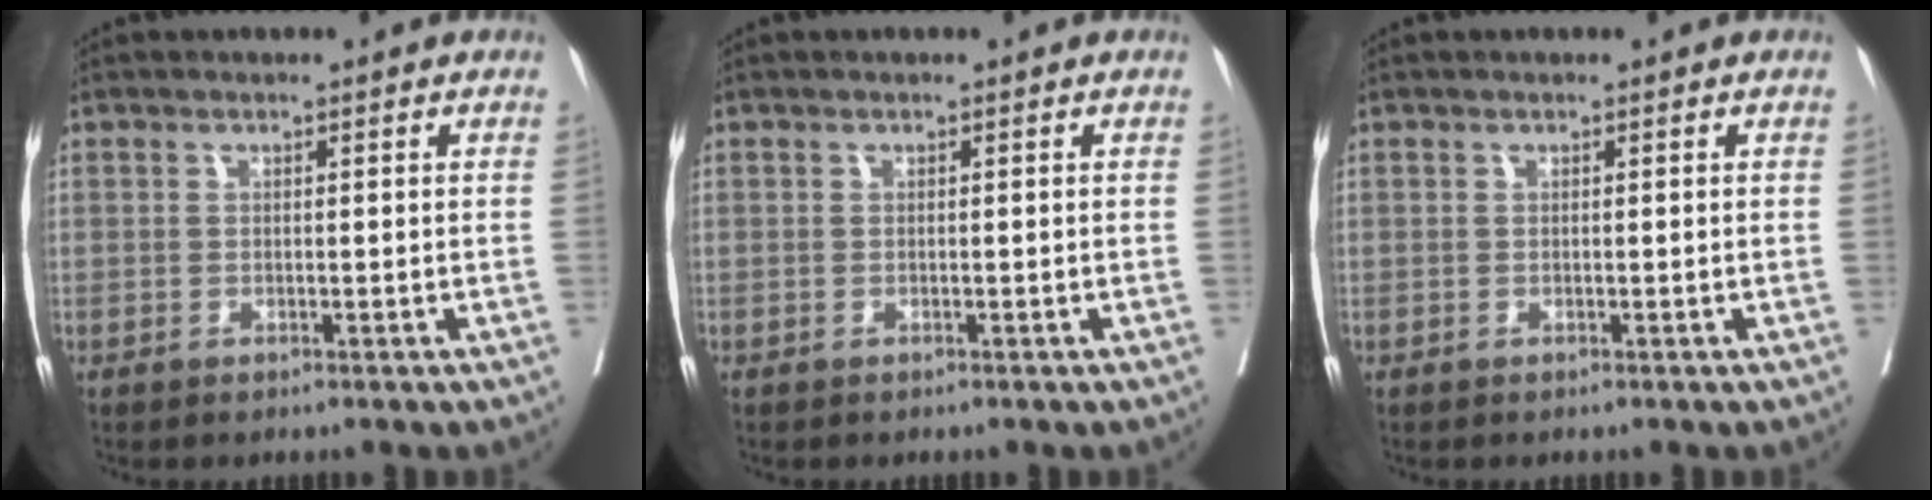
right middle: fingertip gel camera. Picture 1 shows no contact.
{"total": 0.0}
{"total": 0.0}